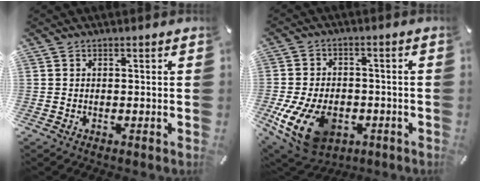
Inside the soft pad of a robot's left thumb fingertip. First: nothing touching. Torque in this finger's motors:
{"motor_torque": [2.11, 2.90, 1.57, 0.64, 0.24]}